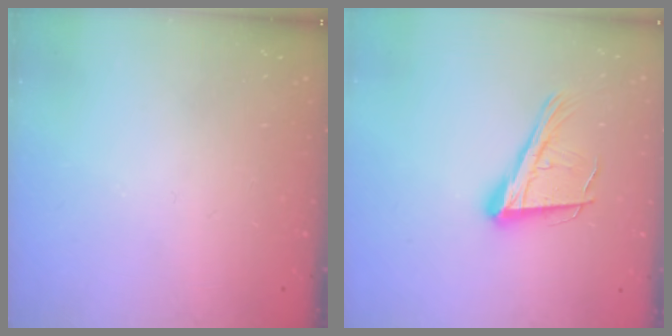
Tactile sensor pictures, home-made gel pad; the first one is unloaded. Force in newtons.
{"total": 17.0, "press": 16.5, "slide": 3.9}